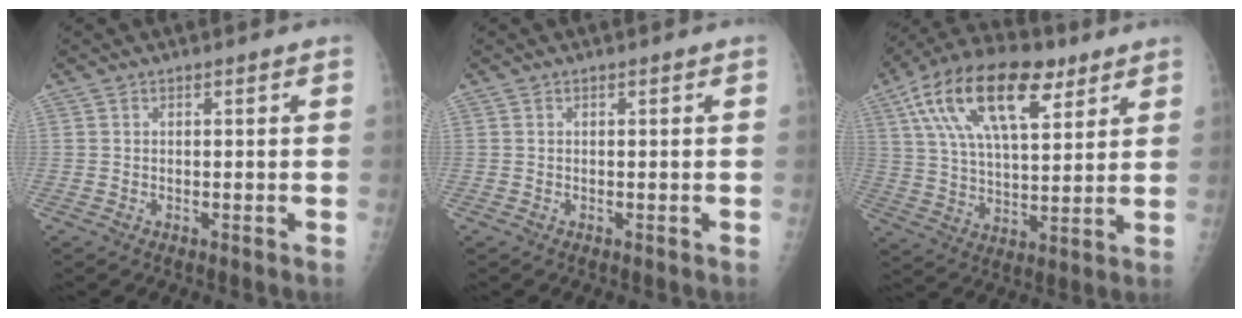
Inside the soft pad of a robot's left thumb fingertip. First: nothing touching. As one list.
[{"total": 0.0}, {"total": 20.7, "force": [10.0, 9.7, 15.4], "torque": [-0.260, -0.007, 0.175]}]